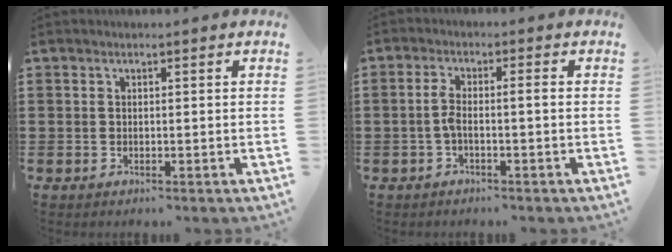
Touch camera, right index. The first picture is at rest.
{"total": 3.0, "force": [-0.8, 0.3, 2.9], "torque": [-0.068, -0.005, -0.022]}